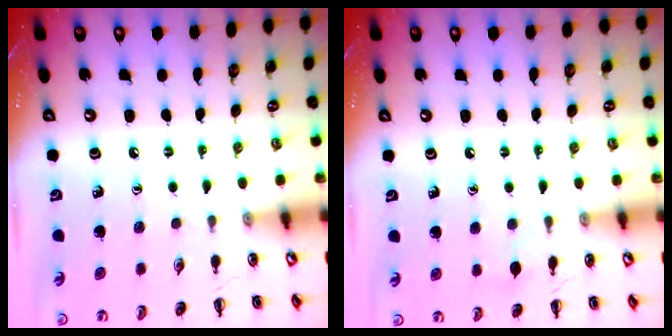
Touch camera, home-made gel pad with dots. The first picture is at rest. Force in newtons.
{"total": 4.0, "press": 4.0, "slide": 0.7}